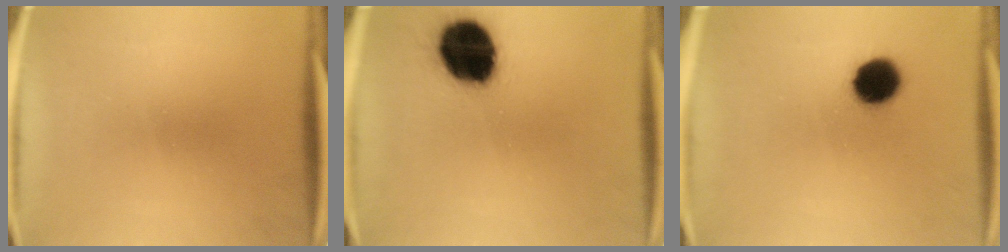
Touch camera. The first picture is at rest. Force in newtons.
{"total": 19.5}
{"total": 8.9}